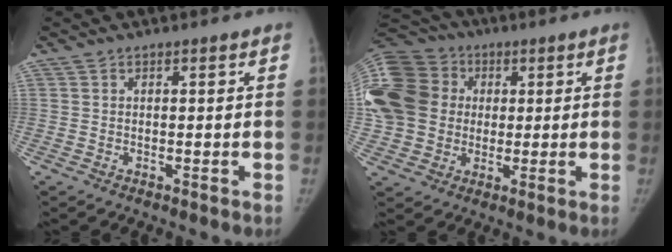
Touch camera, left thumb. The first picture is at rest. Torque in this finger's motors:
{"motor_torque": [0.68, 0.94, 0.83, -0.91, 0.16]}